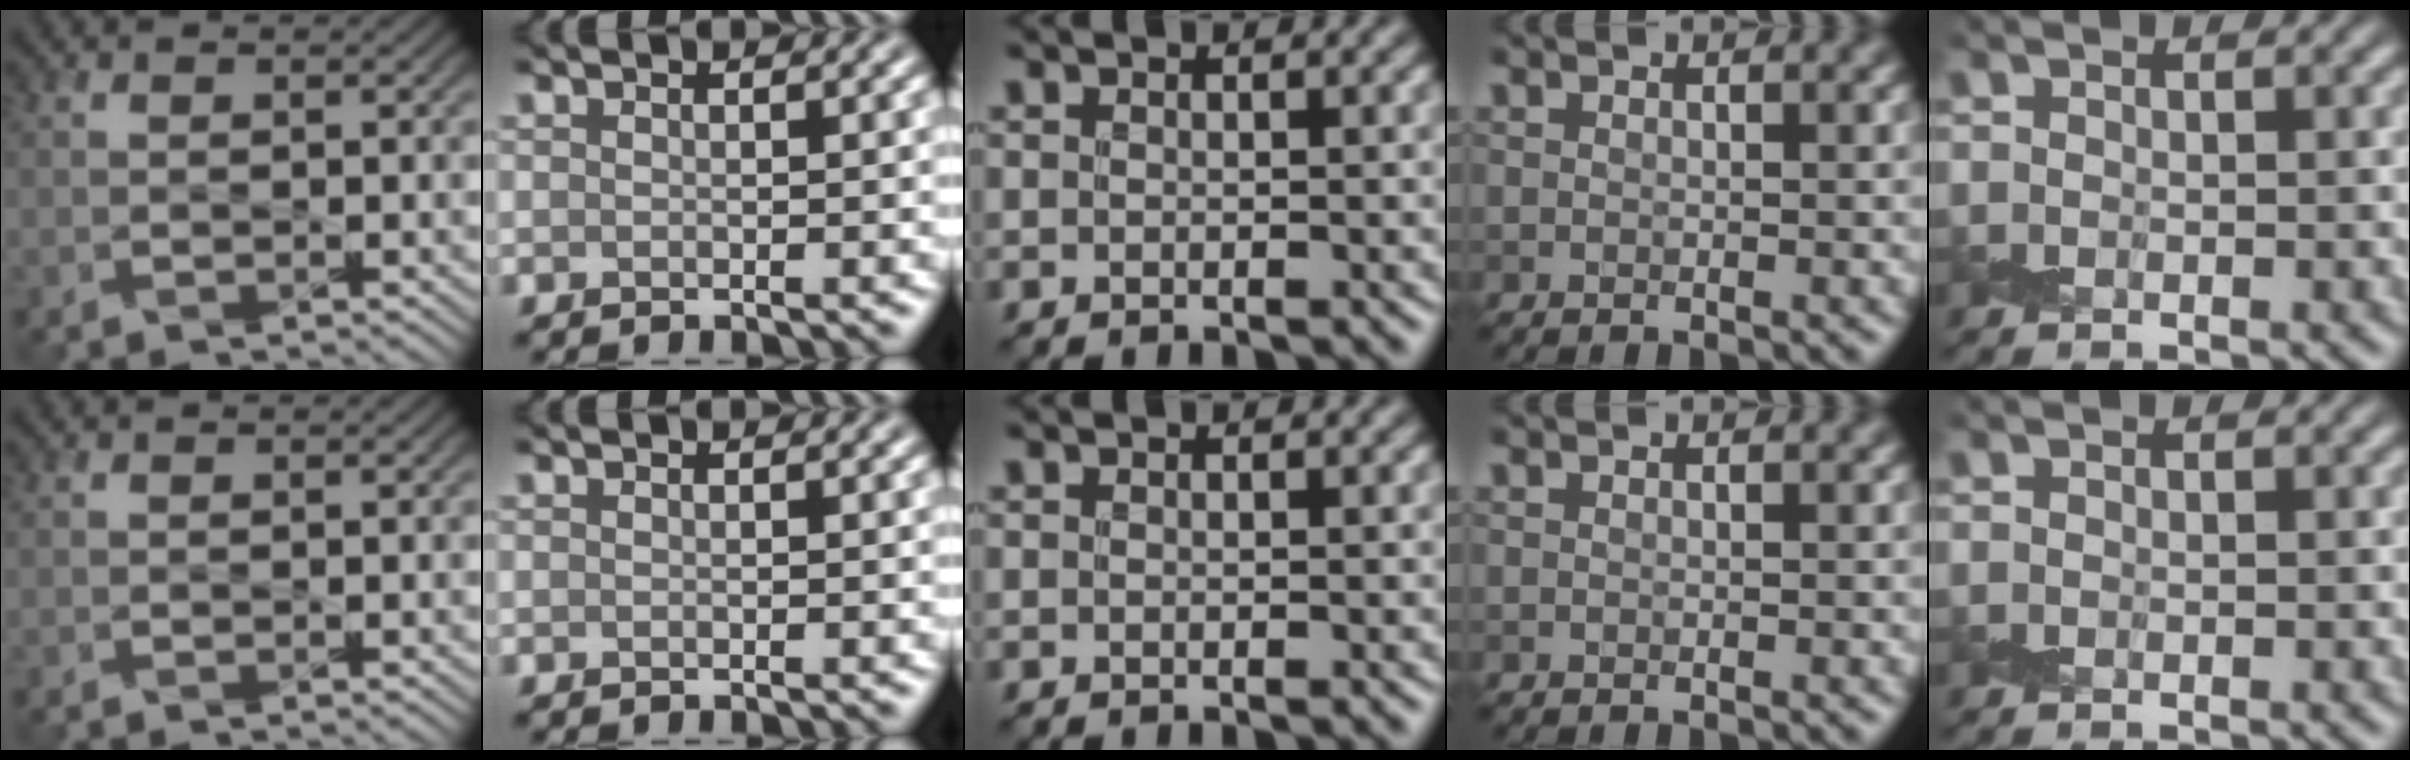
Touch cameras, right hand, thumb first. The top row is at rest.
{}